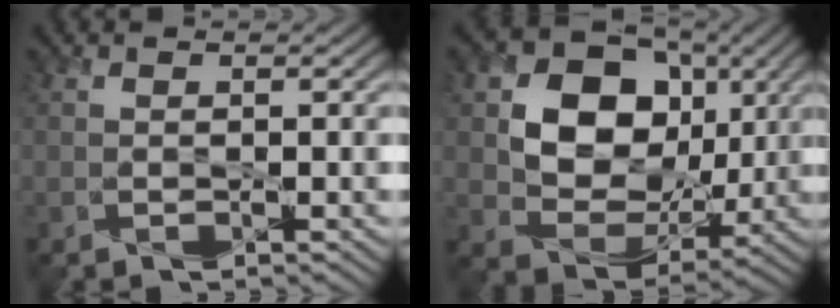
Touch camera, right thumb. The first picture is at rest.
{"total": 11.9, "force": [2.6, 9.5, 6.6], "torque": [-0.137, 0.000, 0.041]}